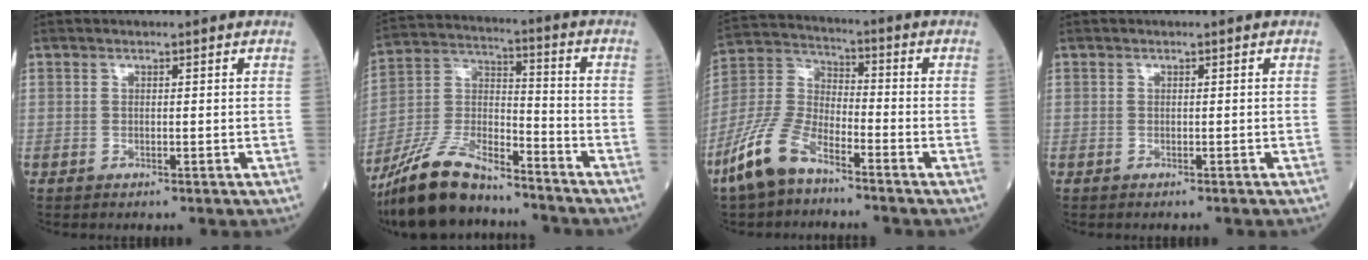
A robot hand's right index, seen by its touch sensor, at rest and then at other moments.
{"total": 15.9, "force": [-13.5, 4.1, 7.4], "torque": [-0.151, 0.006, -0.252]}
{"total": 10.8, "force": [-7.3, 3.9, 6.9], "torque": [-0.169, -0.008, -0.154]}
{"total": 0.6, "force": [-0.6, 0.0, 0.2], "torque": [-0.001, 0.000, -0.010]}